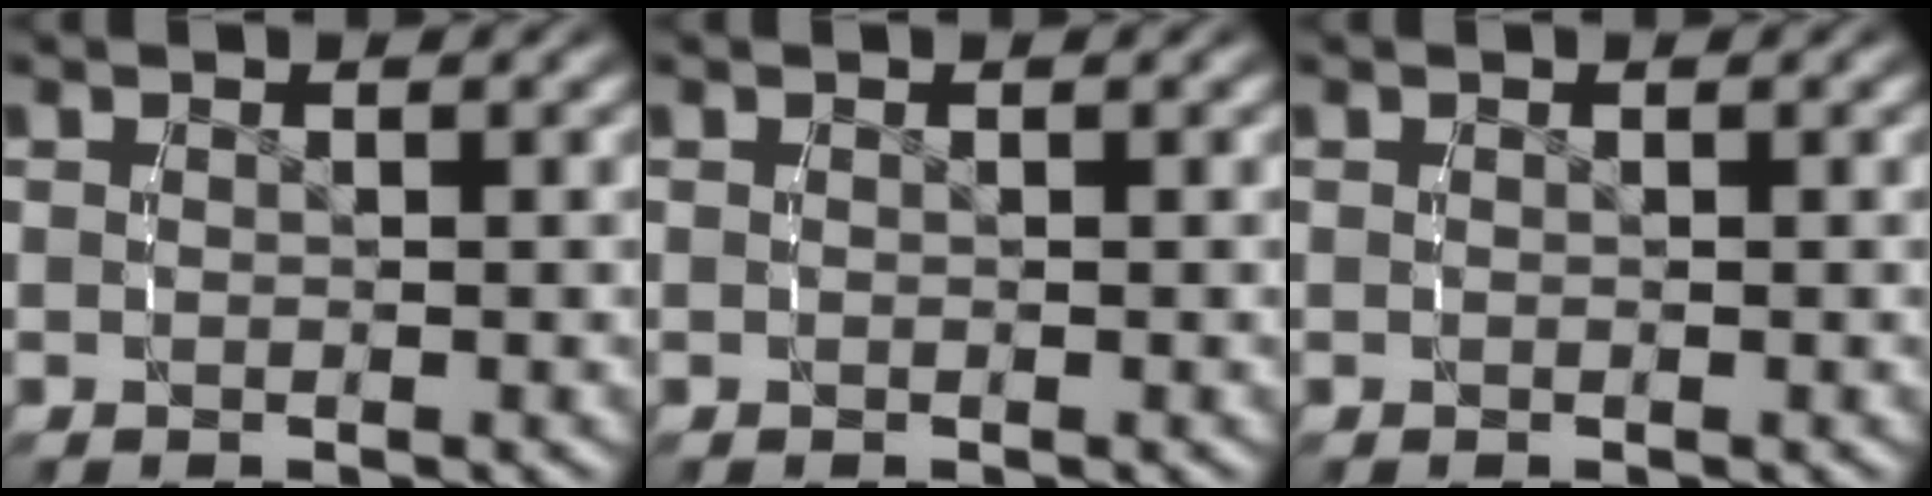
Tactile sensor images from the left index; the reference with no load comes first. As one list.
[{"total": 0.0}, {"total": 0.0}]